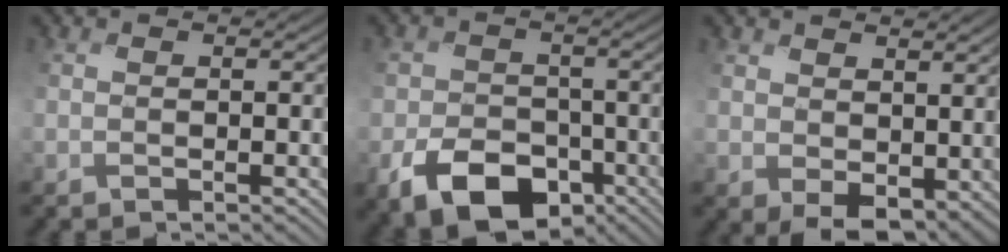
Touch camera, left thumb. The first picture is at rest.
{"total": 9.1, "force": [-4.5, 6.0, 5.1], "torque": [-0.096, -0.020, -0.080]}
{"total": 4.6, "force": [1.3, 3.0, 3.1], "torque": [-0.071, -0.018, 0.036]}